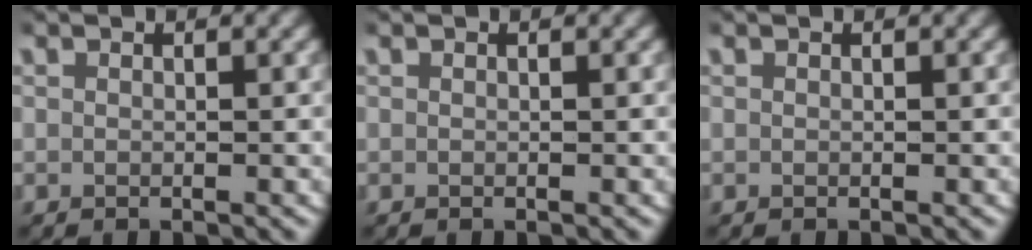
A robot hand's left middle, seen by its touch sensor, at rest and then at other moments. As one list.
[{"total": 0.0}, {"total": 0.0}]